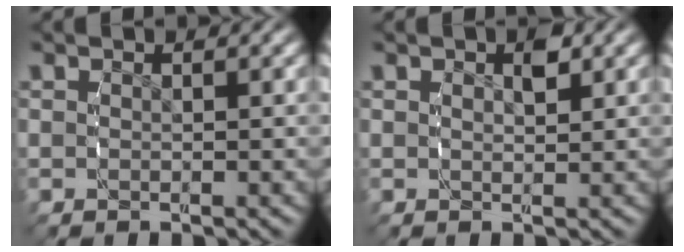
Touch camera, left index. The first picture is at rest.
{"total": 0.8, "force": [0.4, 0.4, 0.6], "torque": [-0.003, -0.004, 0.007]}